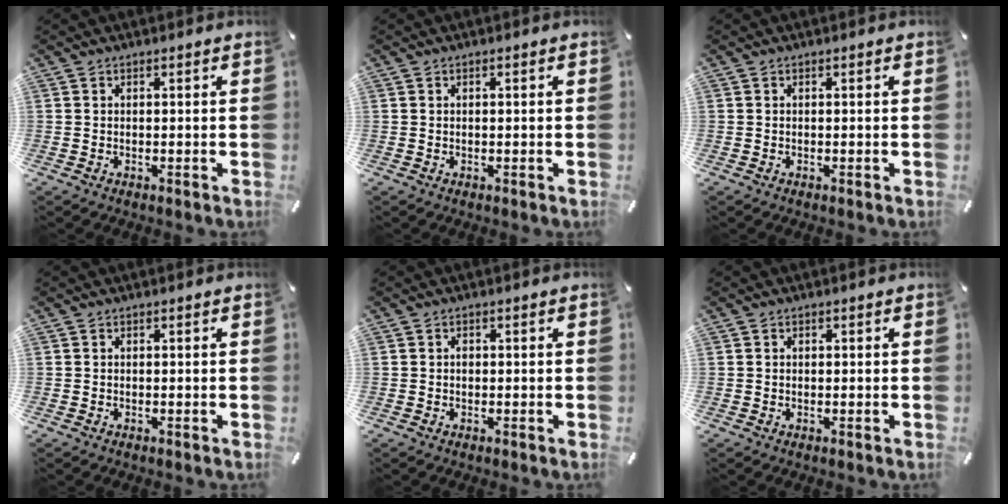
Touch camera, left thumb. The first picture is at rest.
{"total": 0.0}
{"total": 0.0}
{"total": 0.0}
{"total": 1.1, "force": [0.0, 0.9, 0.6], "torque": [-0.013, 0.003, -0.002]}
{"total": 0.6, "force": [0.0, 0.5, 0.3], "torque": [-0.006, 0.003, -0.001]}